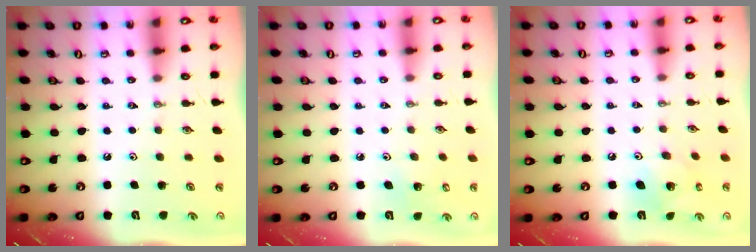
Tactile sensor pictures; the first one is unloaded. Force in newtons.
{"total": 3.0, "press": 3.0, "slide": 0.2}
{"total": 8.5, "press": 8.4, "slide": 0.6}